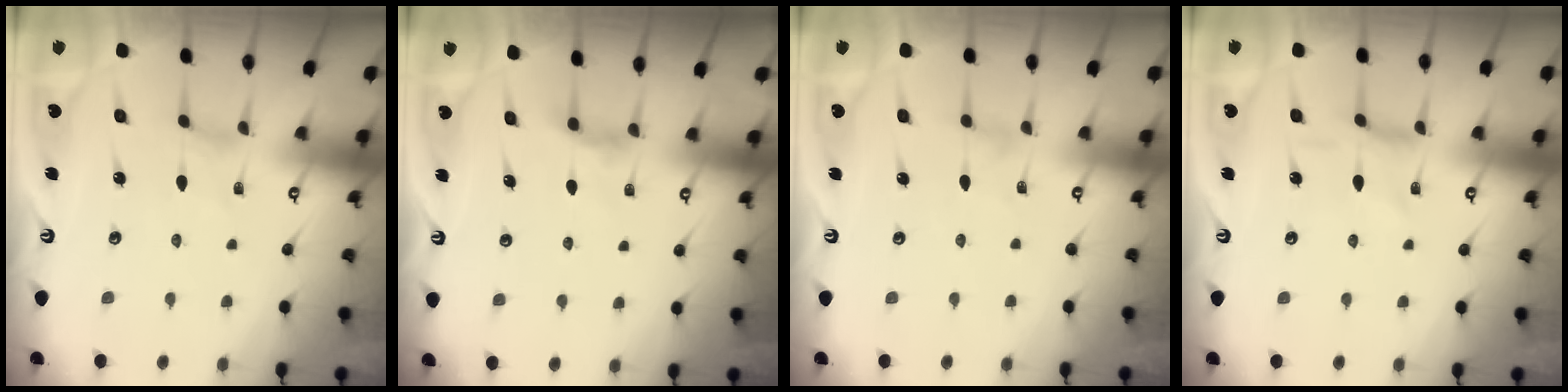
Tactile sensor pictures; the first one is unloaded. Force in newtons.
{"total": 3.8, "press": 3.7, "slide": 0.7}
{"total": 0.0}
{"total": 0.0}